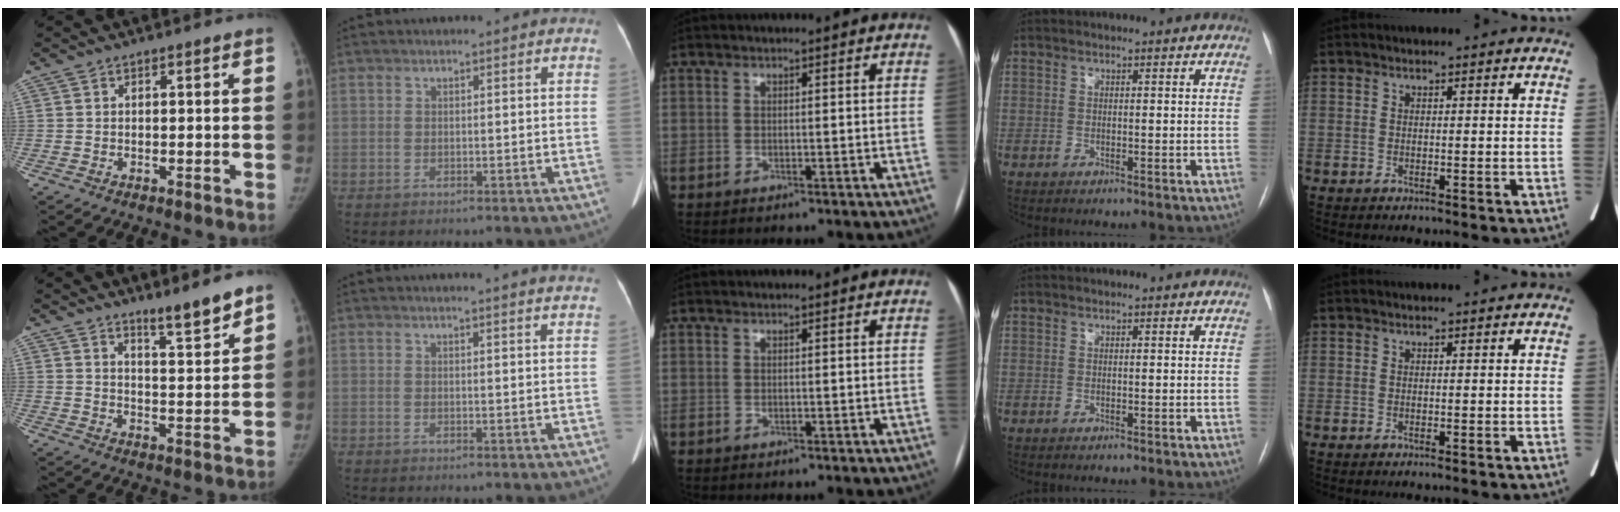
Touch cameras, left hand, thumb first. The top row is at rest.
{"thumb": {"total": 6.9, "force": [5.7, 0.5, 3.8], "torque": [-0.054, -0.053, 0.093]}, "index": {"total": 7.9, "force": [7.4, -0.6, 2.6], "torque": [-0.028, -0.009, 0.062]}}